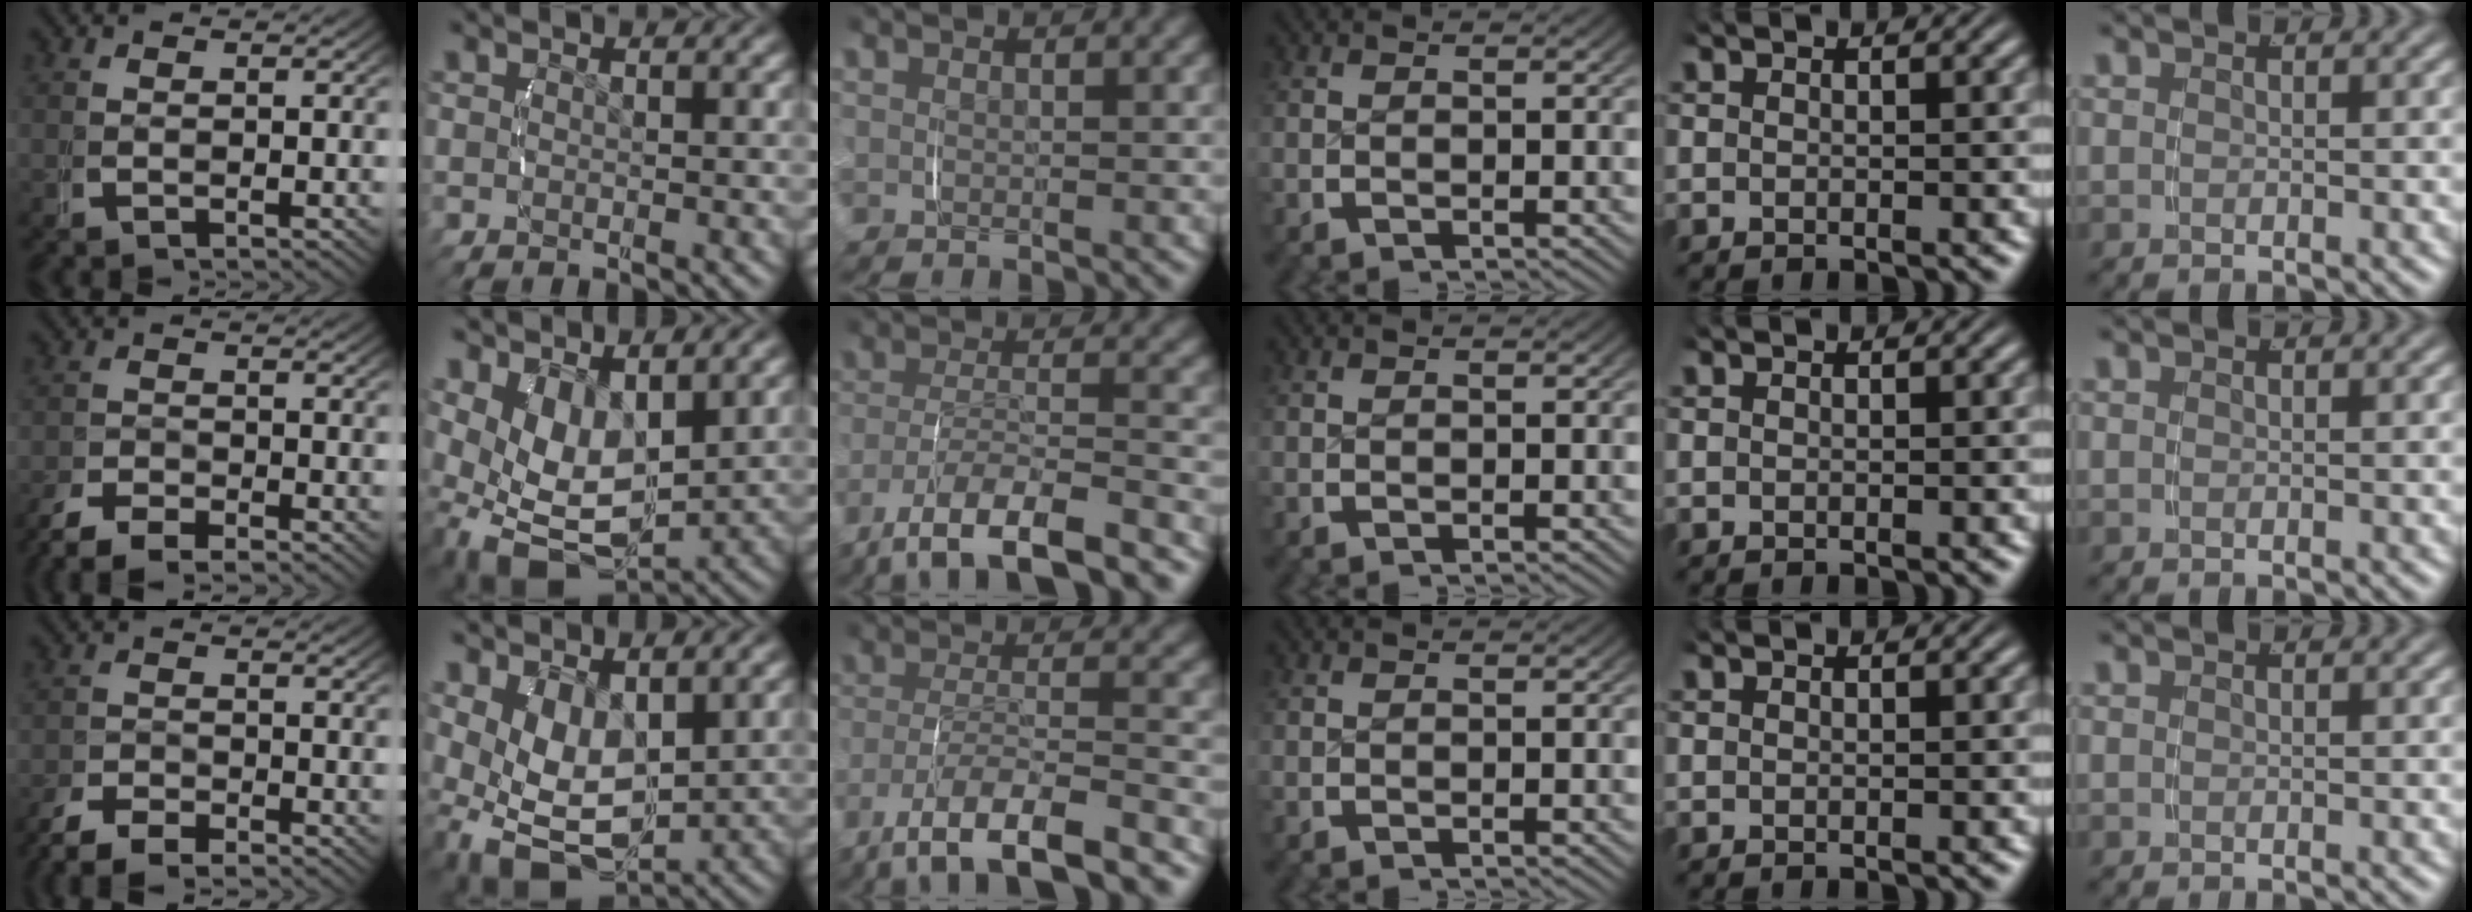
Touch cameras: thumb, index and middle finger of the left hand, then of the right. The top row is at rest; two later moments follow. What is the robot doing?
{"motion": "lift_and_place", "object": "toothpaste"}